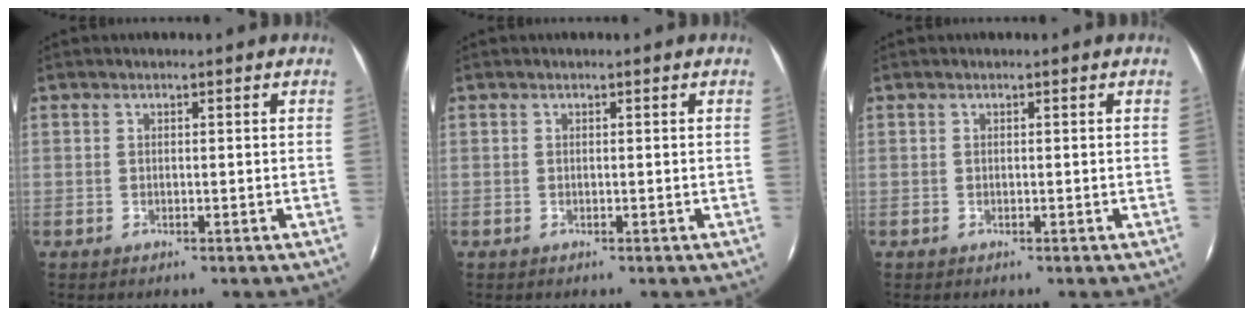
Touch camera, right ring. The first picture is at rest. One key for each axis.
{"total": 0.0}
{"total": 0.0}